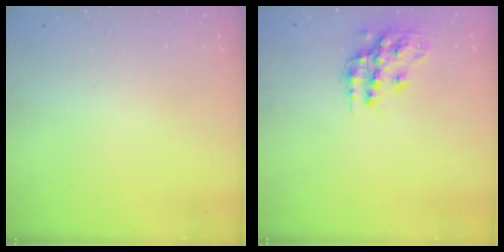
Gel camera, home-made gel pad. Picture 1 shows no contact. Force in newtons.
{"total": 15.0, "press": 15.0, "slide": 1.2}